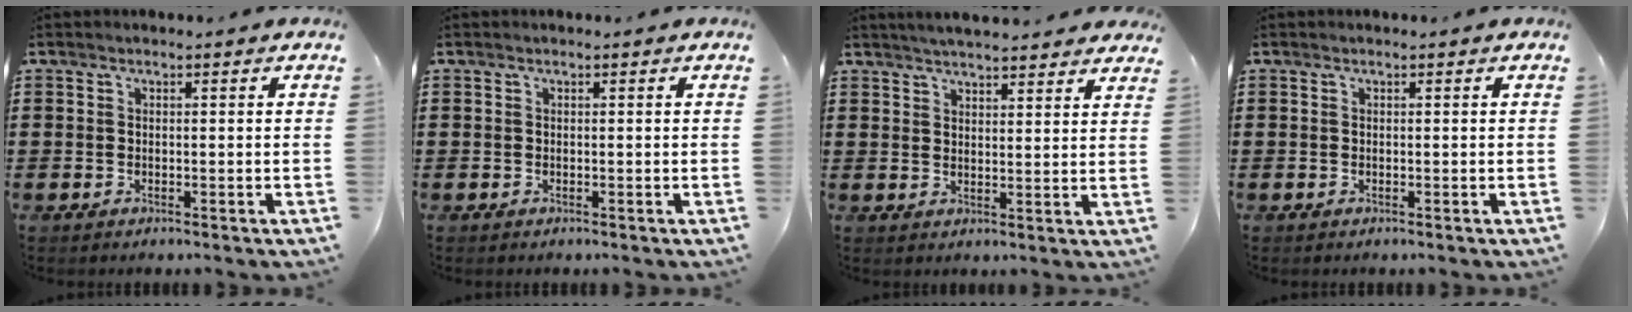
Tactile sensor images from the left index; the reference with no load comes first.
{"total": 0.0}
{"total": 3.9, "force": [3.8, 0.1, 0.8], "torque": [-0.027, -0.012, 0.071]}
{"total": 0.0}